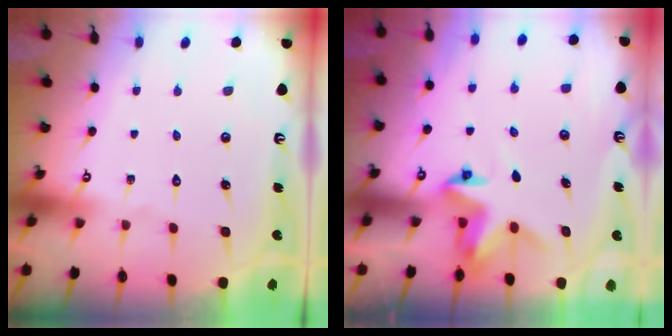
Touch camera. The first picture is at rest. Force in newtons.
{"total": 3.8, "press": 3.8, "slide": 0.5}